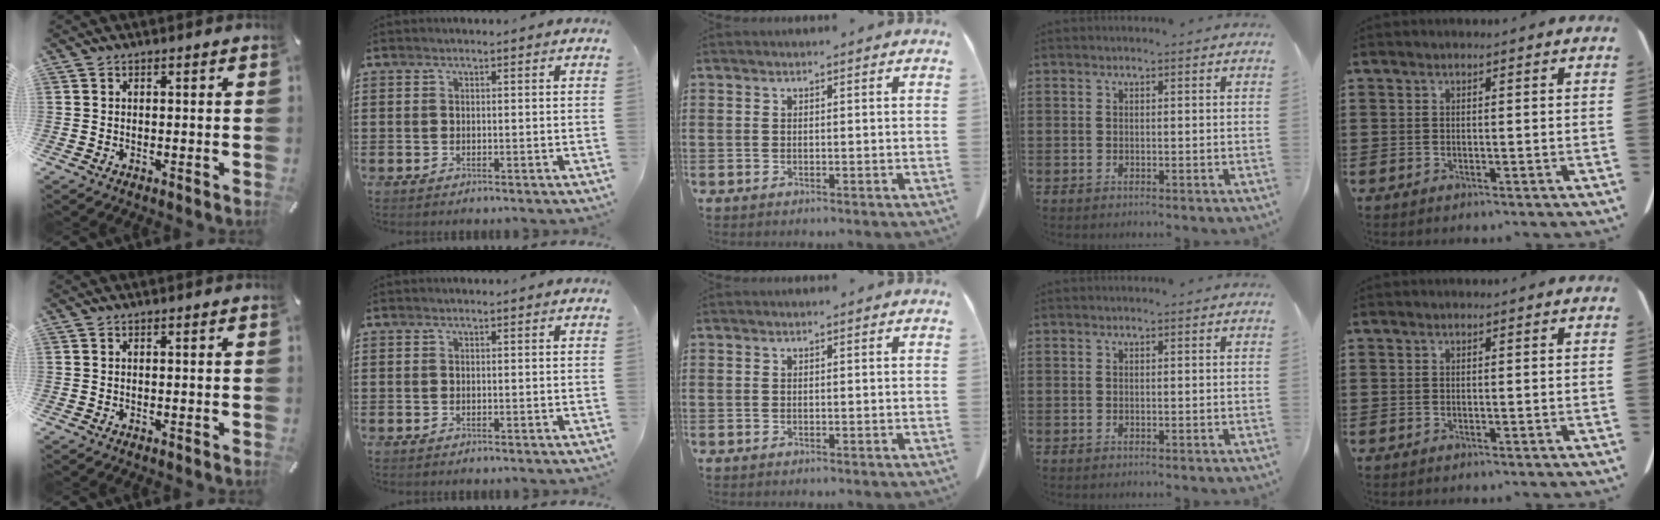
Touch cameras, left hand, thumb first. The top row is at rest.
{}